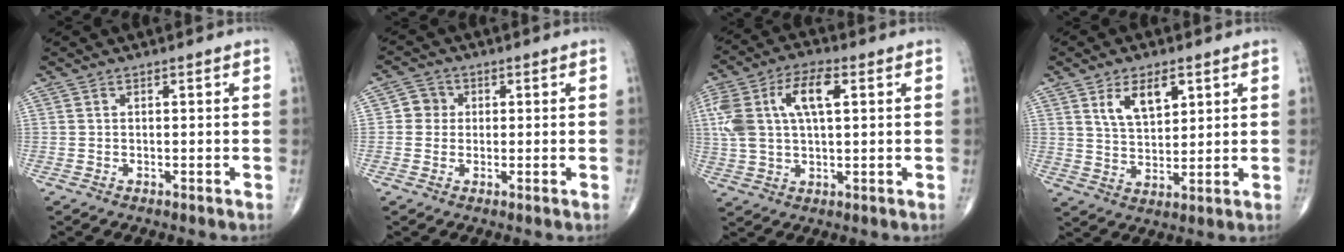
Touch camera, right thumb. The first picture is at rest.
{"total": 3.4, "force": [0.3, 3.3, 0.9], "torque": [0.009, 0.007, -0.002]}
{"total": 13.7, "force": [3.5, 6.6, 11.4], "torque": [-0.242, 0.021, 0.067]}
{"total": 8.0, "force": [3.8, 4.1, 5.7], "torque": [-0.082, -0.022, 0.072]}